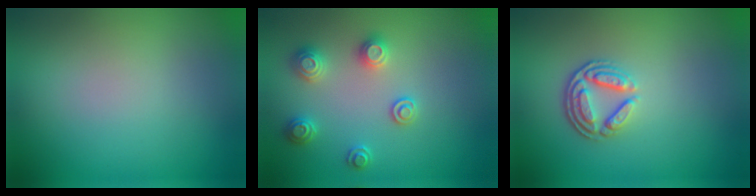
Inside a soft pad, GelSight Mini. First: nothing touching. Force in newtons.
{"total": 2.8, "press": 2.8, "slide": 0.5}
{"total": 3.7, "press": 2.8, "slide": 2.5}